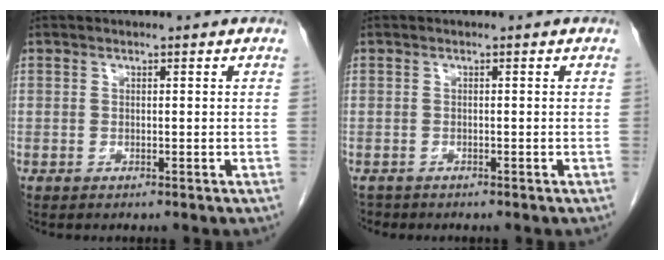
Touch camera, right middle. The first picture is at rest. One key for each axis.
{"total": 1.0, "fx": -0.9, "fy": 0.5, "fz": -0.2, "tx": -0.004, "ty": -0.001, "tz": -0.014}